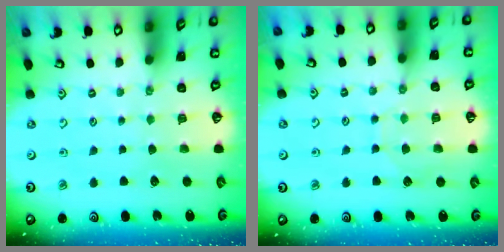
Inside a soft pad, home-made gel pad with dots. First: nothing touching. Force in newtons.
{"total": 7.0, "press": 7.0, "slide": 0.5}